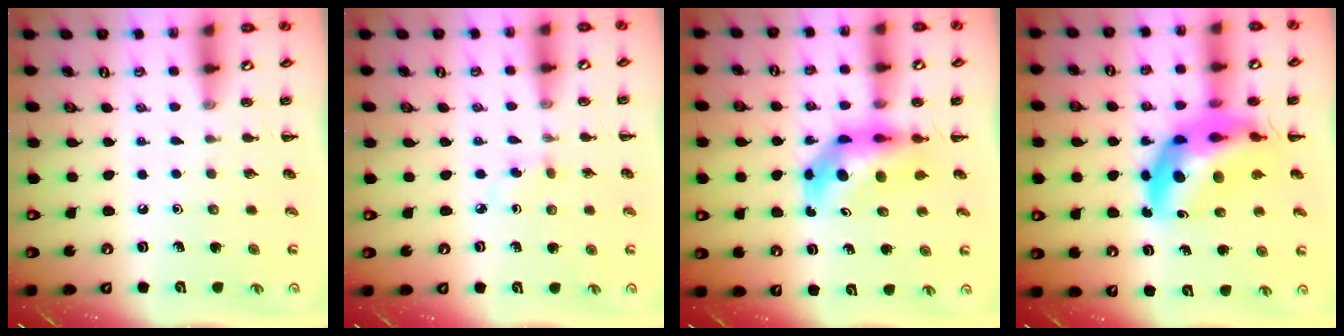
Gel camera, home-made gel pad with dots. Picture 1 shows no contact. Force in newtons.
{"total": 3.0, "press": 2.8, "slide": 1.1}
{"total": 6.5, "press": 6.2, "slide": 1.9}
{"total": 15.2, "press": 14.6, "slide": 4.3}